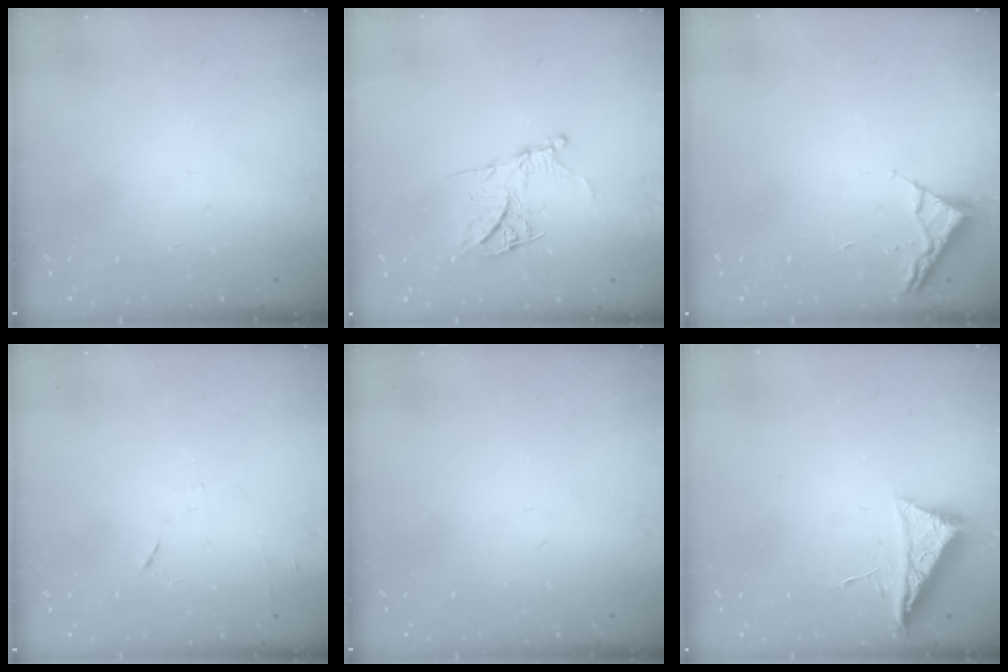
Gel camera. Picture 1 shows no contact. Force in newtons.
{"total": 12.7, "press": 12.6, "slide": 1.4}
{"total": 2.6, "press": 2.6, "slide": 0.3}
{"total": 4.3, "press": 4.3, "slide": 0.6}
{"total": 0.0}
{"total": 6.5, "press": 6.5, "slide": 0.8}